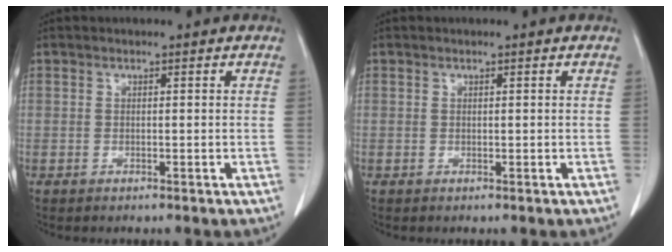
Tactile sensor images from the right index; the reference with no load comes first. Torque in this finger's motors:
{"motor_torque": [0.05, 0.00, -0.01, 0.00]}